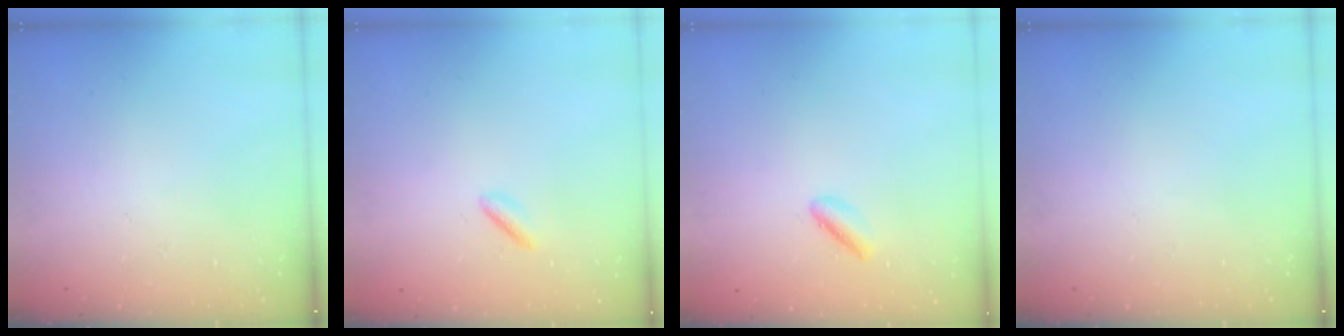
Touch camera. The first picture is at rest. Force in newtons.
{"total": 1.5, "press": 1.3, "slide": 0.7}
{"total": 1.7, "press": 1.6, "slide": 0.5}
{"total": 0.0}